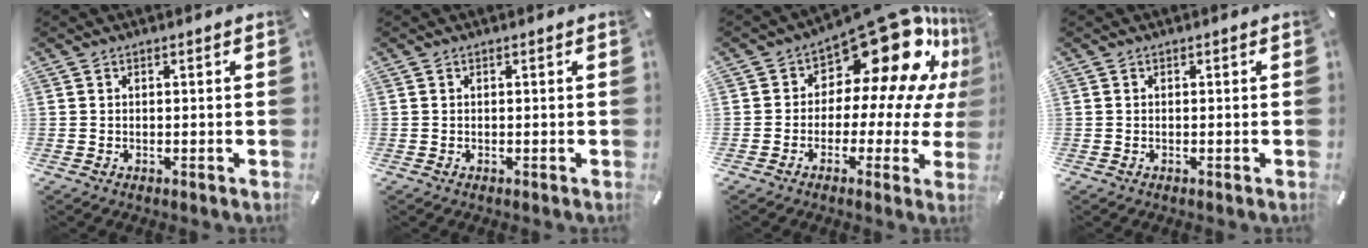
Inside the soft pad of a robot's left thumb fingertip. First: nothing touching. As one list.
[{"total": 0.0}, {"total": 19.9, "force": [11.0, 9.8, 13.3], "torque": [-0.183, -0.090, 0.186]}, {"total": 0.0}]